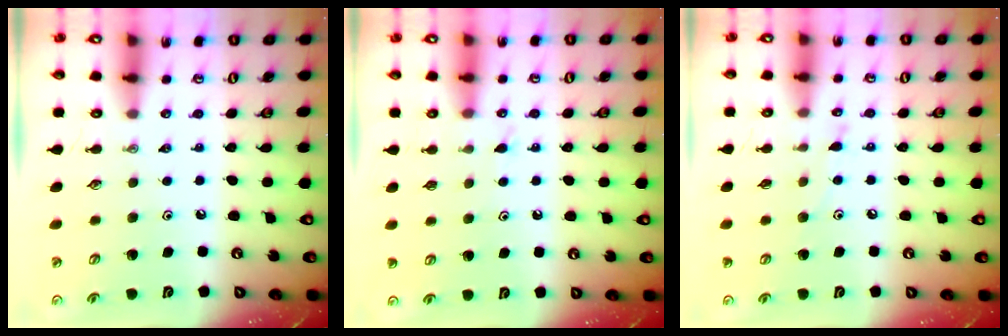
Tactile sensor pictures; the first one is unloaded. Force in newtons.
{"total": 6.1, "press": 6.1, "slide": 0.5}
{"total": 6.0, "press": 6.0, "slide": 0.3}